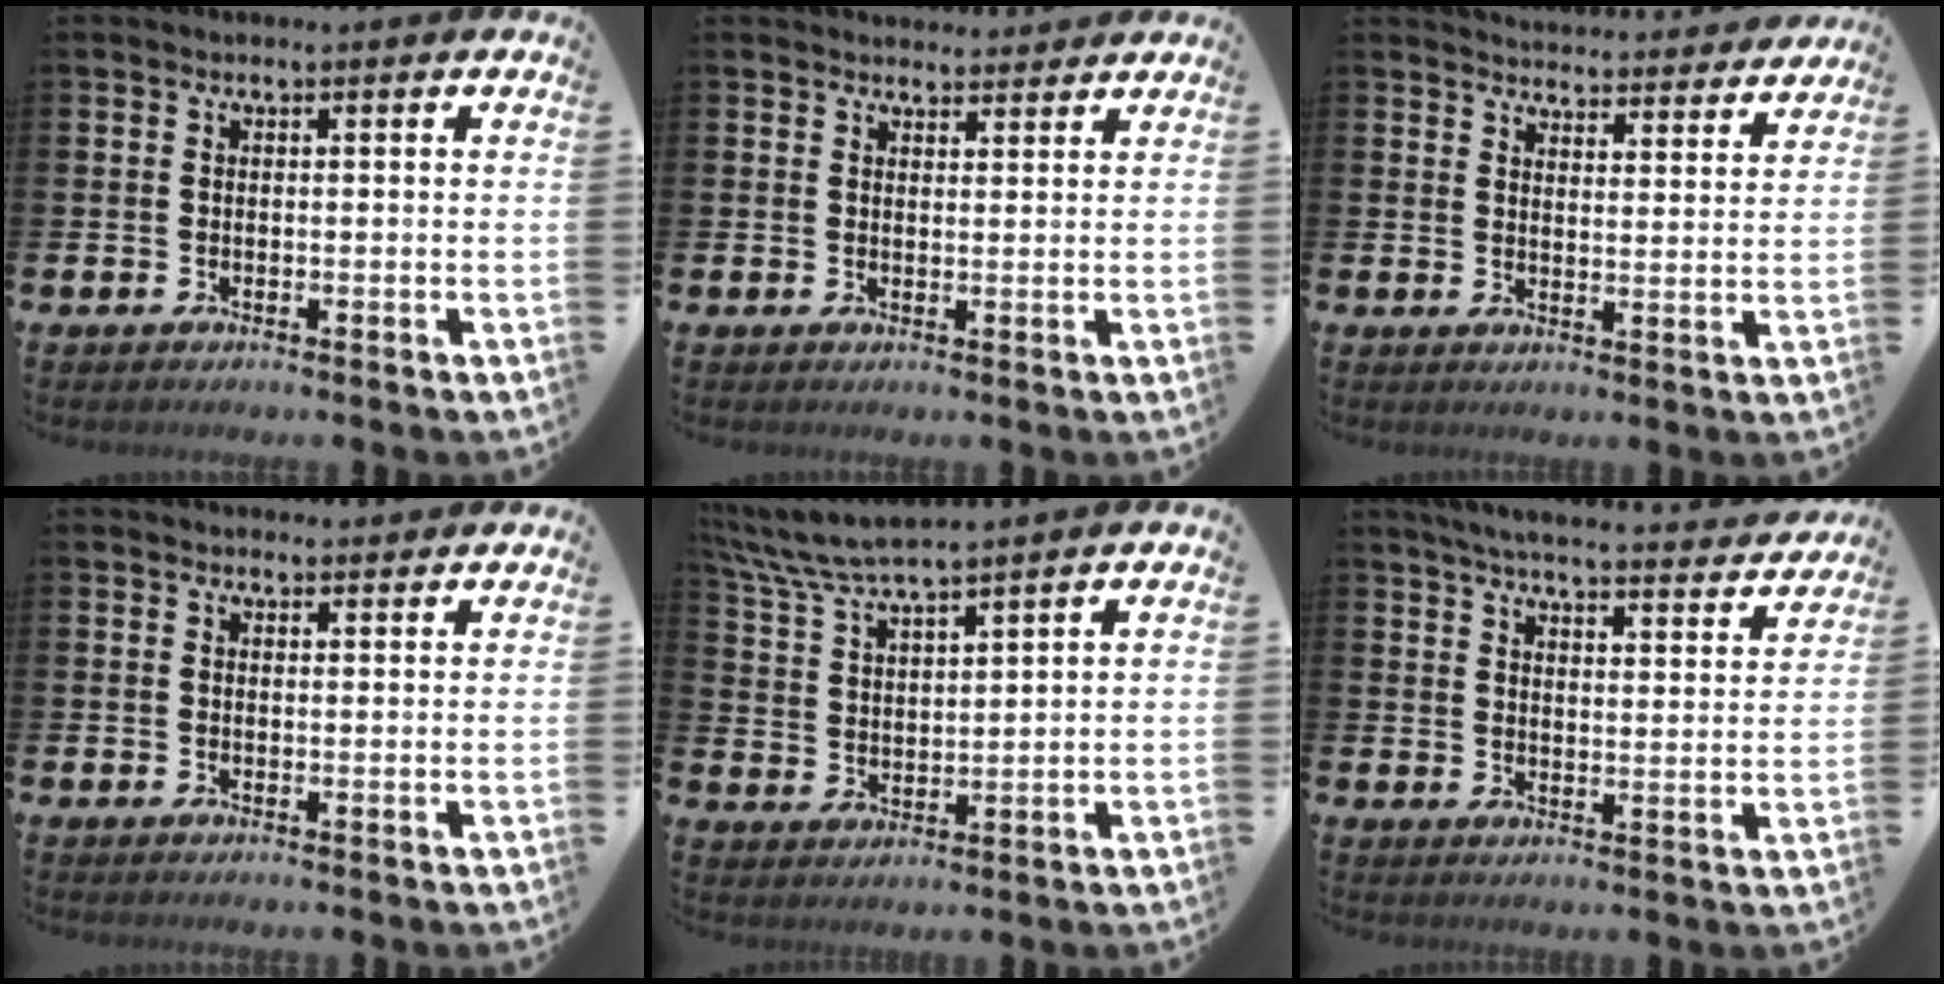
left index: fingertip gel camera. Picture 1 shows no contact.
{"total": 2.7, "force": [2.6, 0.7, -0.2], "torque": [0.007, -0.016, 0.046]}
{"total": 4.5, "force": [4.5, 0.4, -0.1], "torque": [-0.001, -0.040, 0.077]}
{"total": 1.7, "force": [1.6, 0.4, -0.1], "torque": [0.009, -0.009, 0.028]}
{"total": 6.1, "force": [5.9, 0.2, 1.8], "torque": [-0.063, -0.031, 0.104]}
{"total": 5.8, "force": [5.5, 0.5, 1.7], "torque": [-0.041, -0.043, 0.092]}